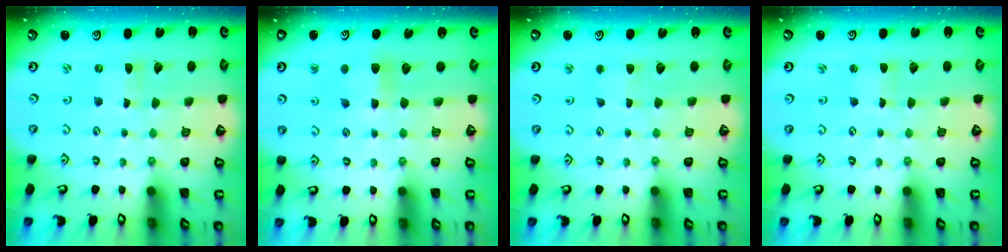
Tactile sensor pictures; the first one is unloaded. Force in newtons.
{"total": 6.6, "press": 6.5, "slide": 0.8}
{"total": 2.5, "press": 2.5, "slide": 0.3}
{"total": 1.0, "press": 1.0, "slide": 0.0}